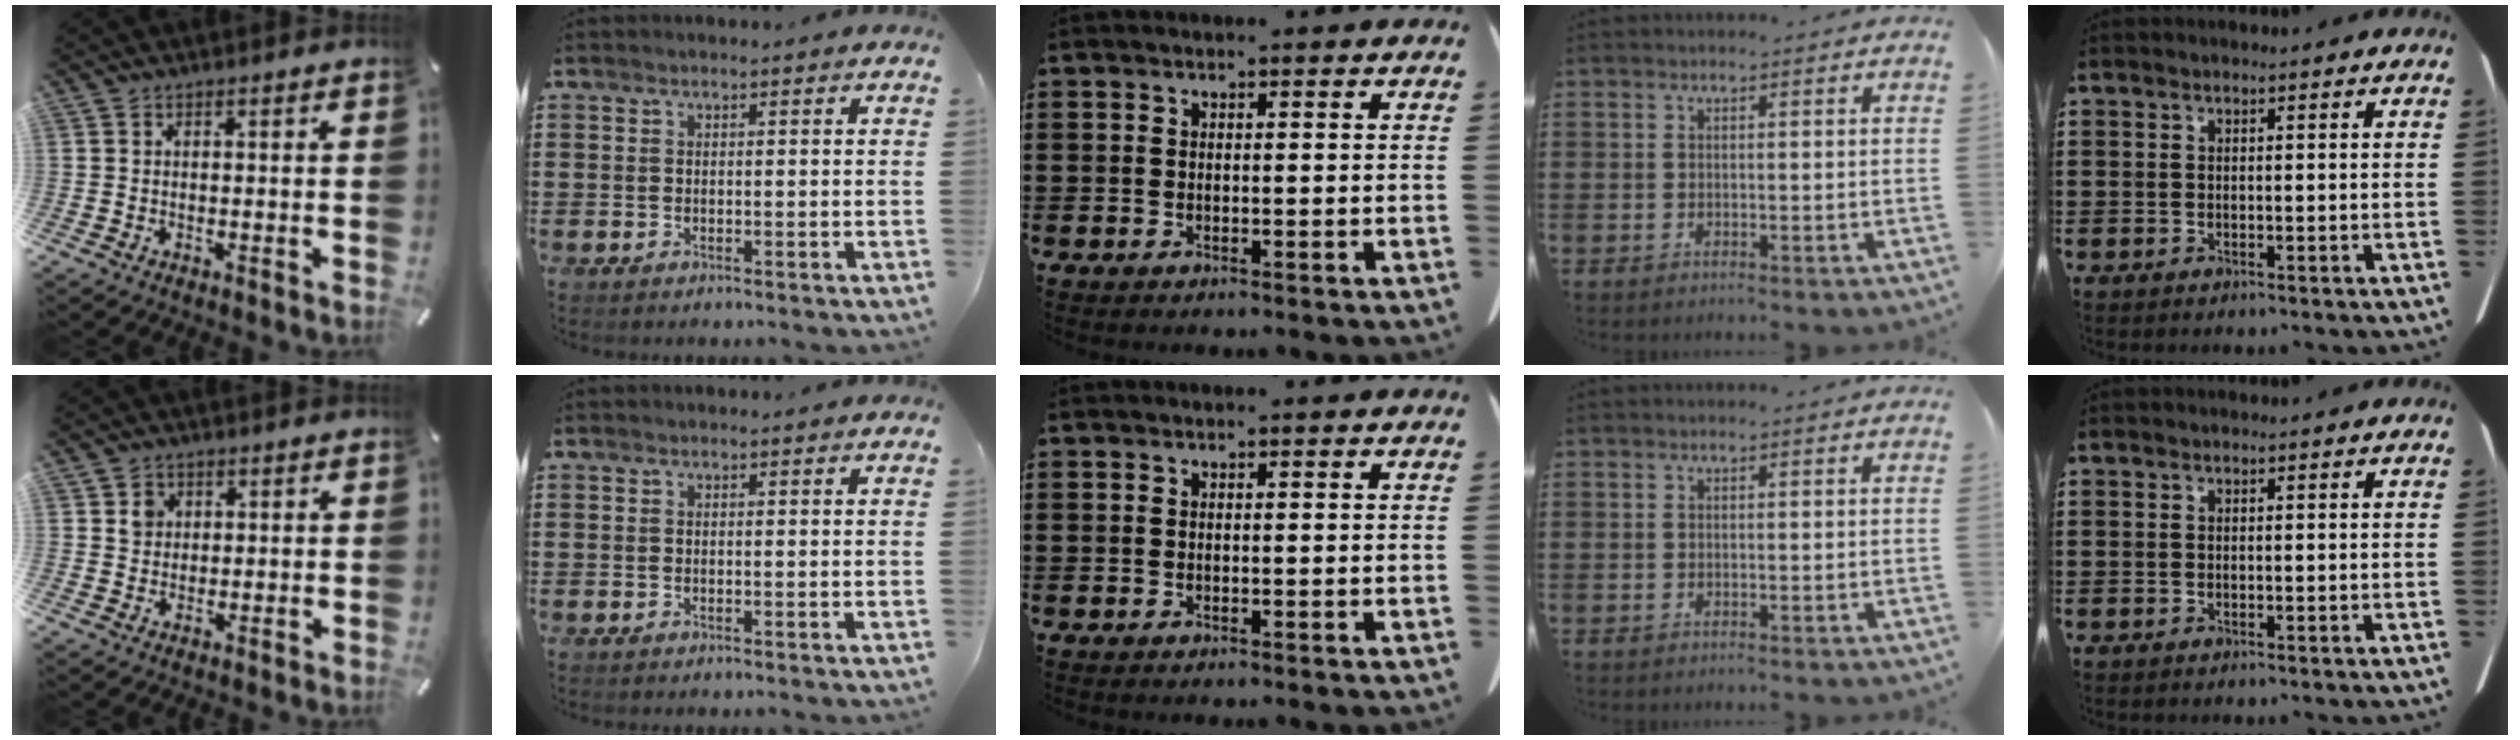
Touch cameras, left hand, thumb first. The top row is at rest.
{"thumb": {"total": 3.3, "force": [1.1, 3.1, 0.3], "torque": [0.004, -0.001, 0.016]}}